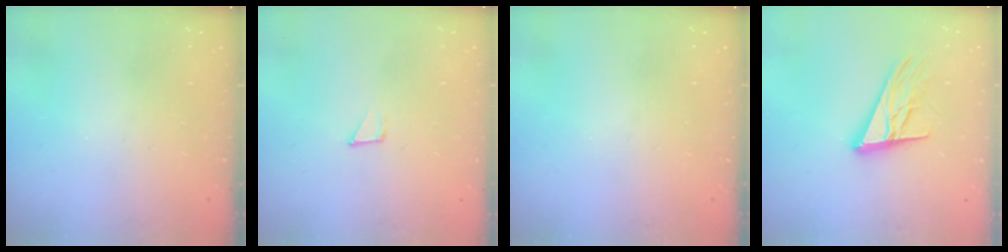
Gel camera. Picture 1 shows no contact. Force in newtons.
{"total": 1.6, "press": 1.6, "slide": 0.1}
{"total": 0.0}
{"total": 14.9, "press": 14.6, "slide": 2.9}